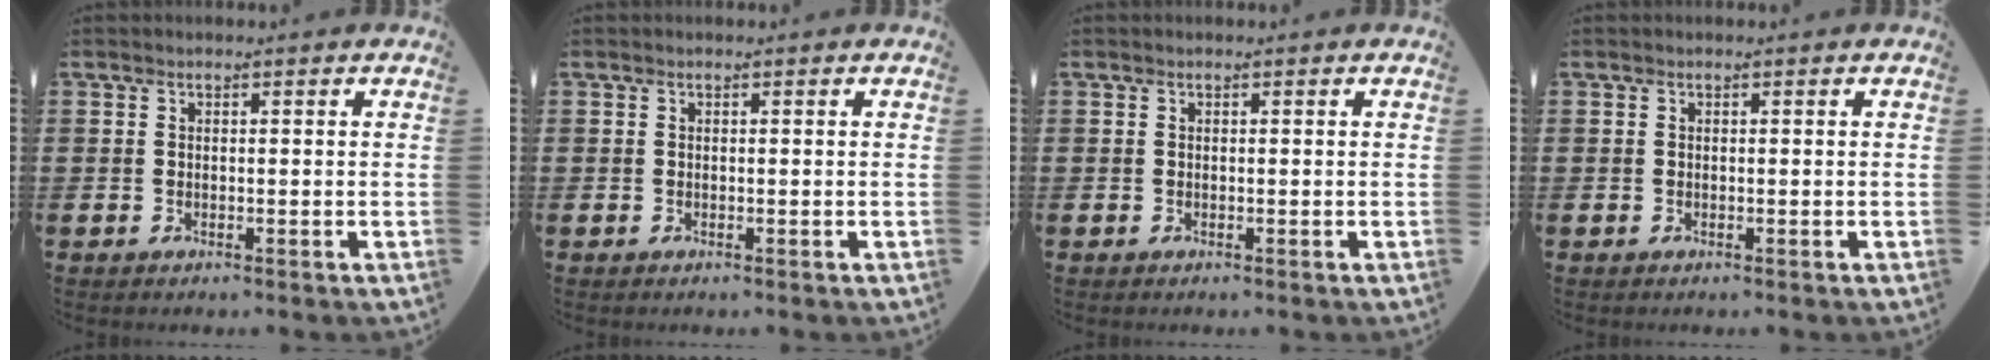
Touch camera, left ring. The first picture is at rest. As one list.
[{"total": 0.0}, {"total": 0.0}, {"total": 0.0}]